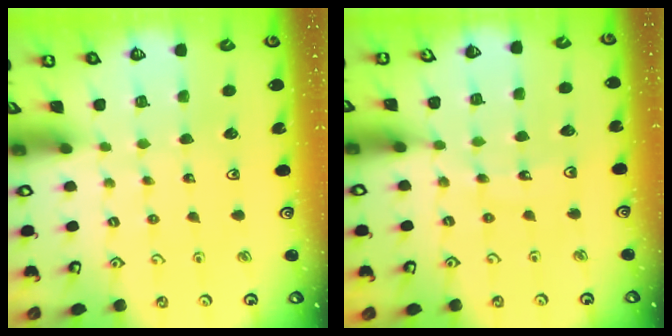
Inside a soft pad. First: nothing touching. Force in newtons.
{"total": 10.5, "press": 10.3, "slide": 1.9}